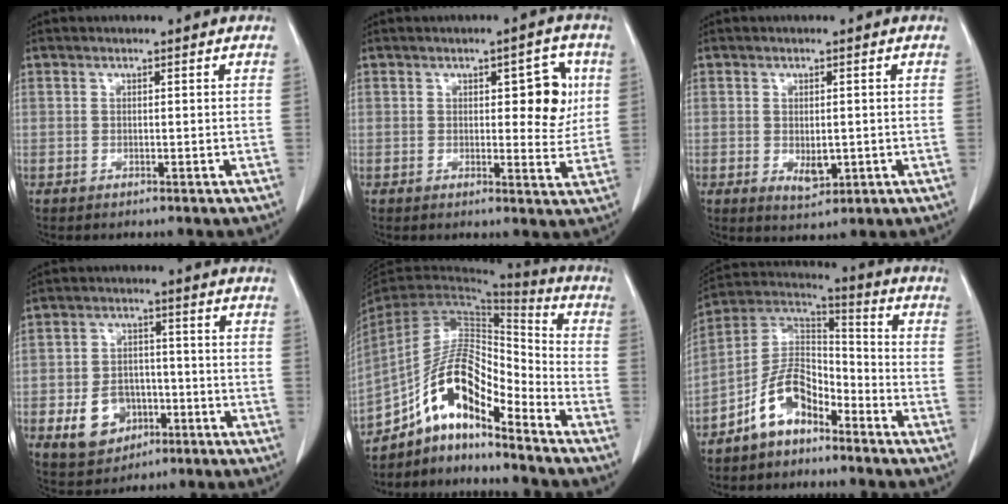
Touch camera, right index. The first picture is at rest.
{"total": 6.6, "force": [1.7, 2.7, 5.8], "torque": [-0.063, 0.006, 0.022]}
{"total": 3.4, "force": [-0.5, 1.8, 2.8], "torque": [-0.046, -0.007, 0.002]}
{"total": 8.0, "force": [-2.8, 6.3, 4.1], "torque": [-0.078, 0.011, -0.037]}
{"total": 14.2, "force": [-9.6, 3.8, 9.7], "torque": [-0.179, 0.038, -0.170]}
{"total": 9.7, "force": [-6.2, 4.8, 5.7], "torque": [-0.116, 0.031, -0.122]}